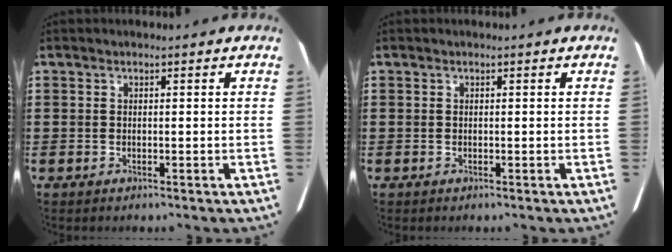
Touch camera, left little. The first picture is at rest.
{"total": 0.0}